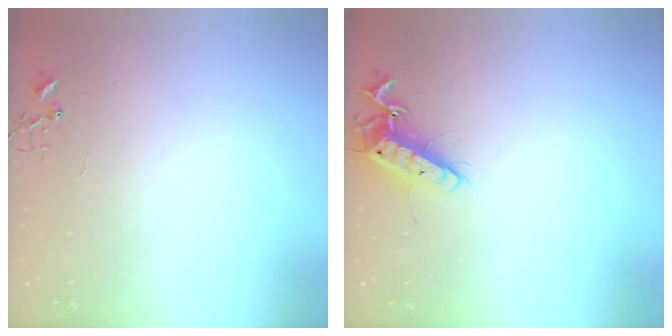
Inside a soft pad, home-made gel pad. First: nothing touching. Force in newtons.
{"total": 12.4, "press": 12.4, "slide": 1.1}